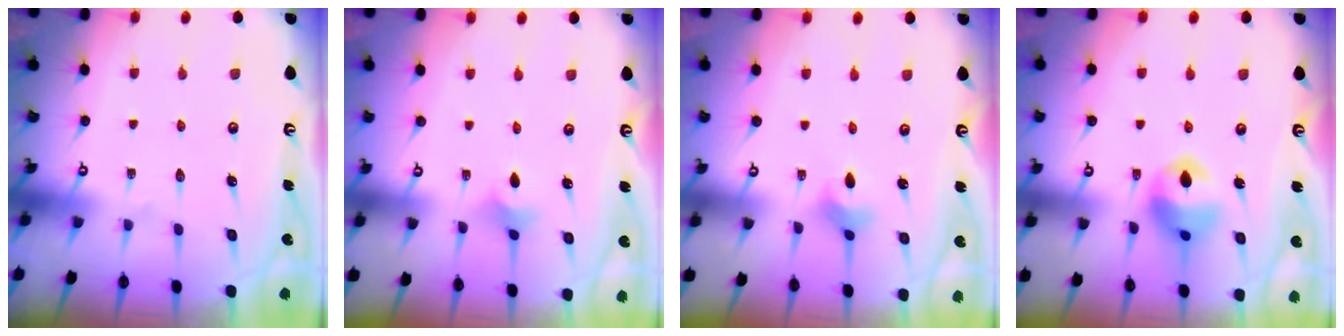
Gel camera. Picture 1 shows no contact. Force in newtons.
{"total": 3.4, "press": 3.3, "slide": 0.9}
{"total": 3.2, "press": 3.1, "slide": 0.8}
{"total": 11.8, "press": 11.7, "slide": 1.0}